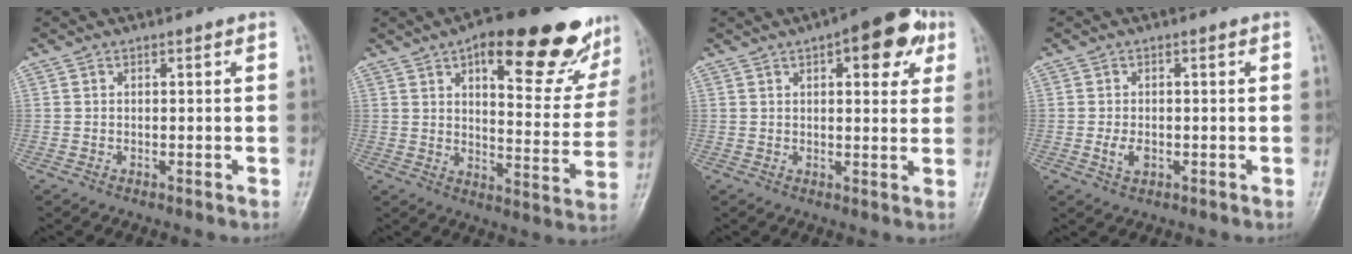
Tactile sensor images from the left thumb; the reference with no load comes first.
{"total": 23.7, "force": [14.2, 8.5, 17.0], "torque": [-0.177, -0.044, 0.189]}
{"total": 11.3, "force": [5.0, 4.7, 8.9], "torque": [-0.078, -0.003, 0.056]}
{"total": 2.6, "force": [-0.6, 1.6, 2.0], "torque": [-0.039, -0.002, -0.011]}